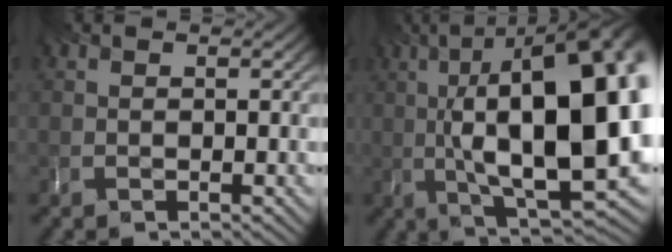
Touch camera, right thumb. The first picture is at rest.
{"total": 20.1, "force": [0.3, 8.3, 18.3], "torque": [-0.260, 0.019, -0.003]}